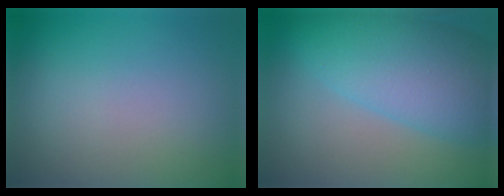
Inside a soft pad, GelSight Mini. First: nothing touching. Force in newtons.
{"total": 8.6, "press": 8.6, "slide": 0.2}